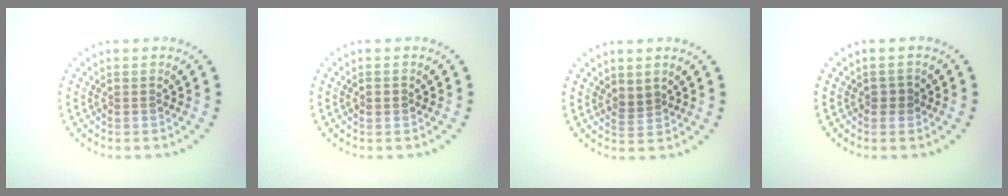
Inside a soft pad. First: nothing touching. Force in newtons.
{"total": 1.1, "press": 1.0, "slide": 0.1}
{"total": 1.3, "press": 1.0, "slide": 0.8}
{"total": 1.1, "press": 1.1, "slide": 0.2}